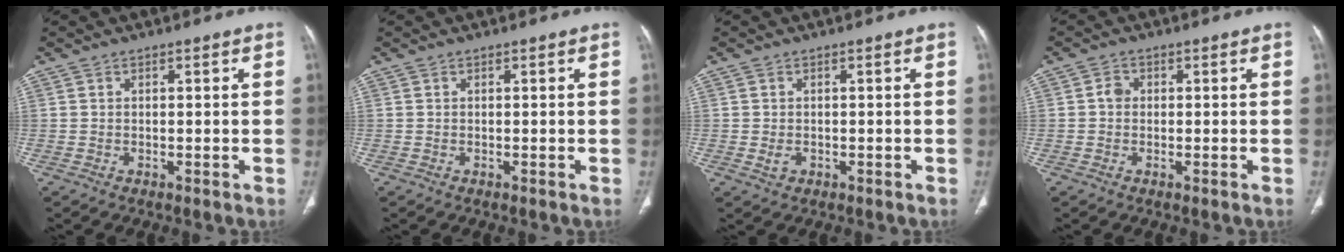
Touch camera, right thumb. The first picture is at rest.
{"total": 0.0}
{"total": 1.5, "force": [-0.4, 1.2, 0.8], "torque": [-0.014, 0.001, -0.001]}
{"total": 1.8, "force": [0.0, 1.6, 1.0], "torque": [-0.008, 0.005, -0.005]}